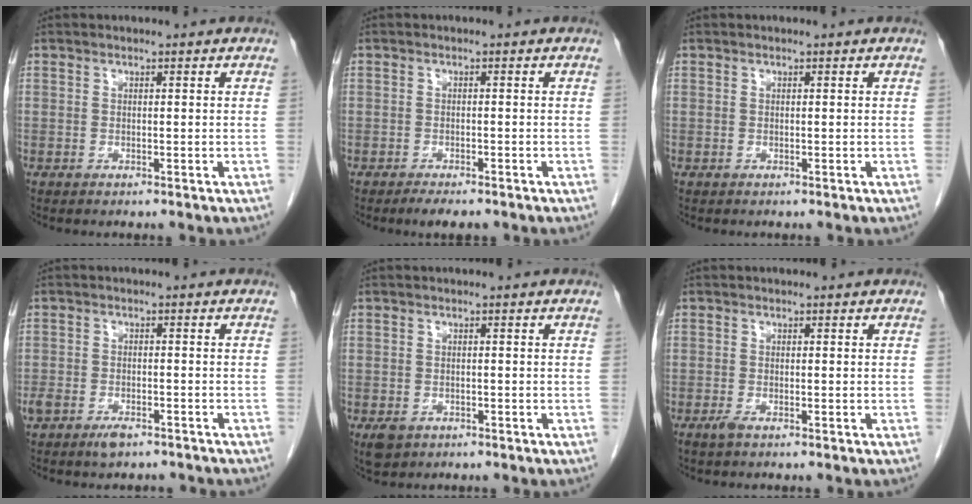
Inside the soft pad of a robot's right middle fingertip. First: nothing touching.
{"total": 2.8, "force": [-2.2, 0.8, 1.5], "torque": [-0.023, -0.004, -0.031]}
{"total": 0.0}
{"total": 5.3, "force": [-4.2, 2.1, 2.4], "torque": [-0.045, 0.000, -0.061]}
{"total": 2.4, "force": [-1.3, 1.7, 1.1], "torque": [-0.021, -0.001, -0.012]}
{"total": 1.0, "force": [-0.7, 0.1, 0.7], "torque": [-0.019, -0.003, -0.013]}